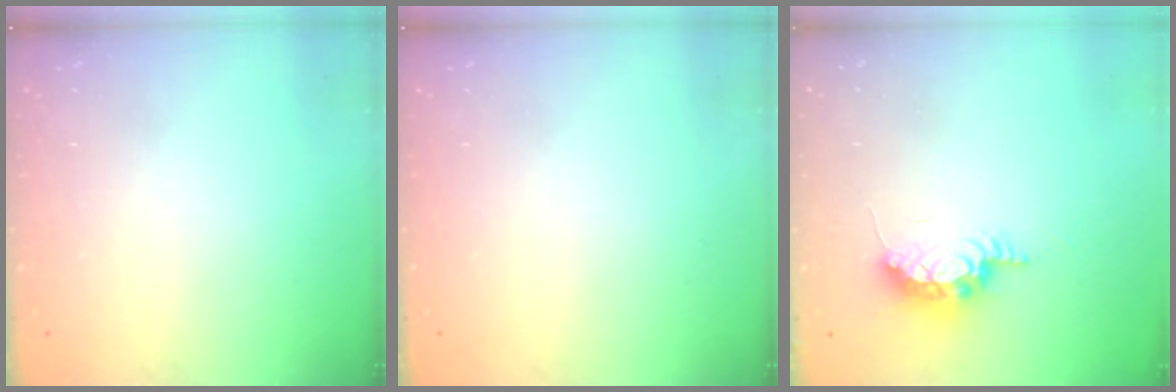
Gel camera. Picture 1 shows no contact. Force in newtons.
{"total": 0.0}
{"total": 13.8, "press": 9.6, "slide": 10.0}